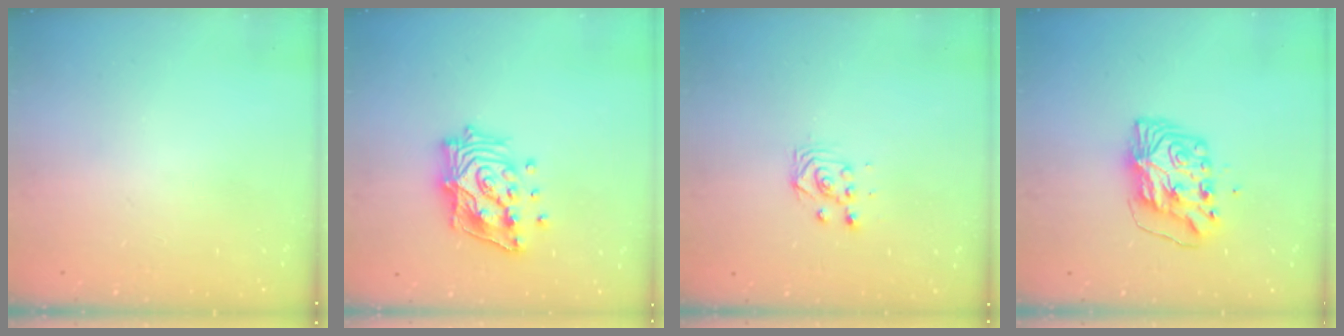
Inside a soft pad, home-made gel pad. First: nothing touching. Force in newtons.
{"total": 16.3, "press": 16.1, "slide": 2.3}
{"total": 2.9, "press": 2.9, "slide": 0.4}
{"total": 8.6, "press": 8.5, "slide": 1.1}